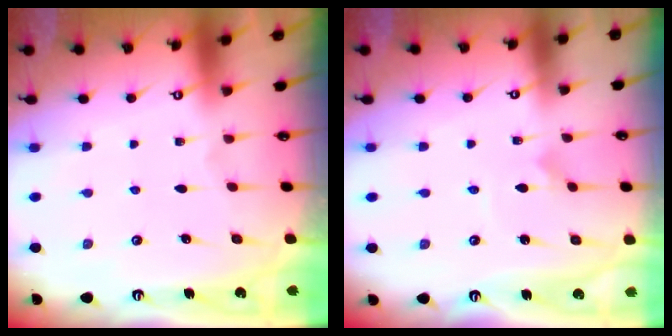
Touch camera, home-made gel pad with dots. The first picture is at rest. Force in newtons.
{"total": 3.5, "press": 3.5, "slide": 0.2}